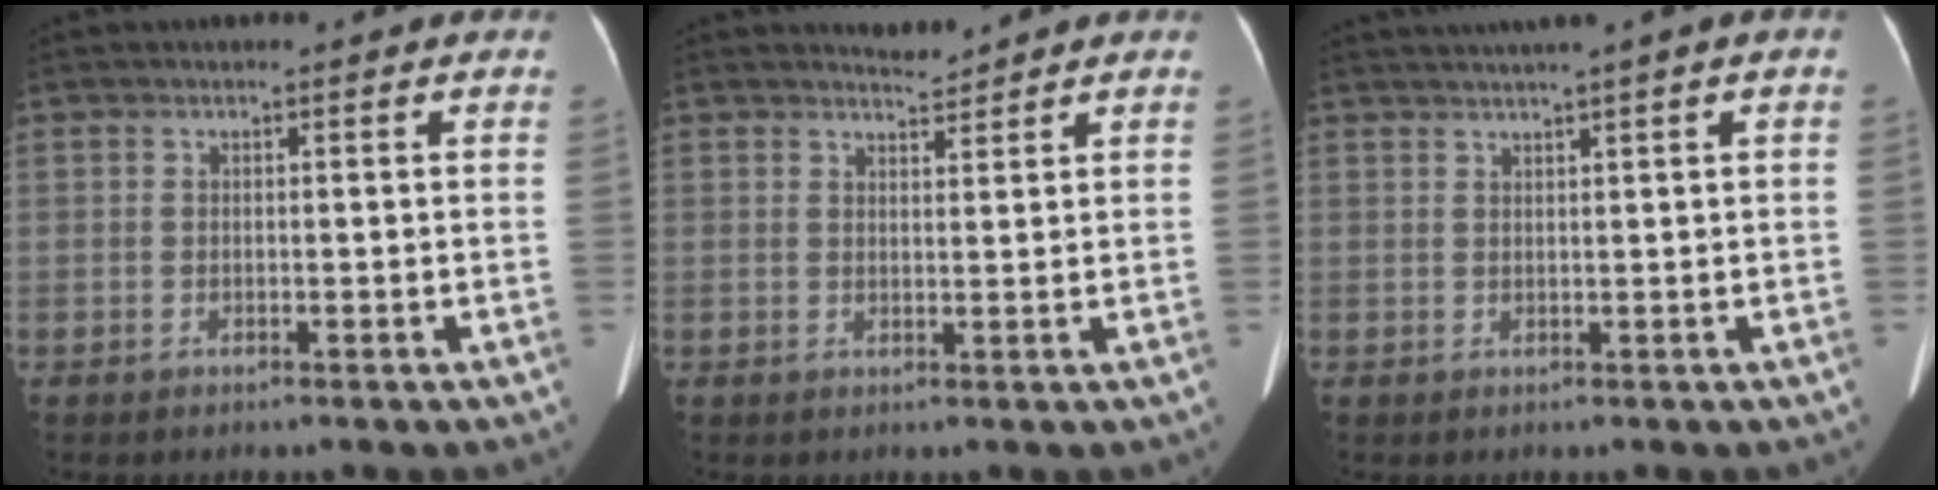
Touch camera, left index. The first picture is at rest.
{"total": 1.8, "force": [1.8, -0.2, -0.3], "torque": [-0.003, -0.003, 0.035]}
{"total": 4.4, "force": [2.8, -0.6, 3.3], "torque": [-0.058, 0.024, 0.049]}